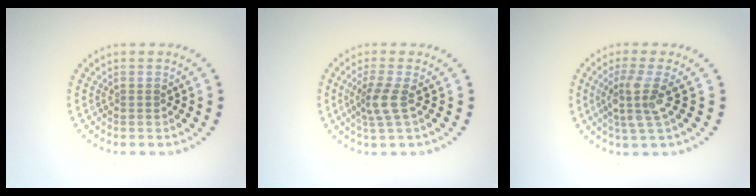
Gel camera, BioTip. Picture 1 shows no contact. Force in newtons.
{"total": 2.5, "press": 1.9, "slide": 1.7}
{"total": 3.3, "press": 2.4, "slide": 2.3}